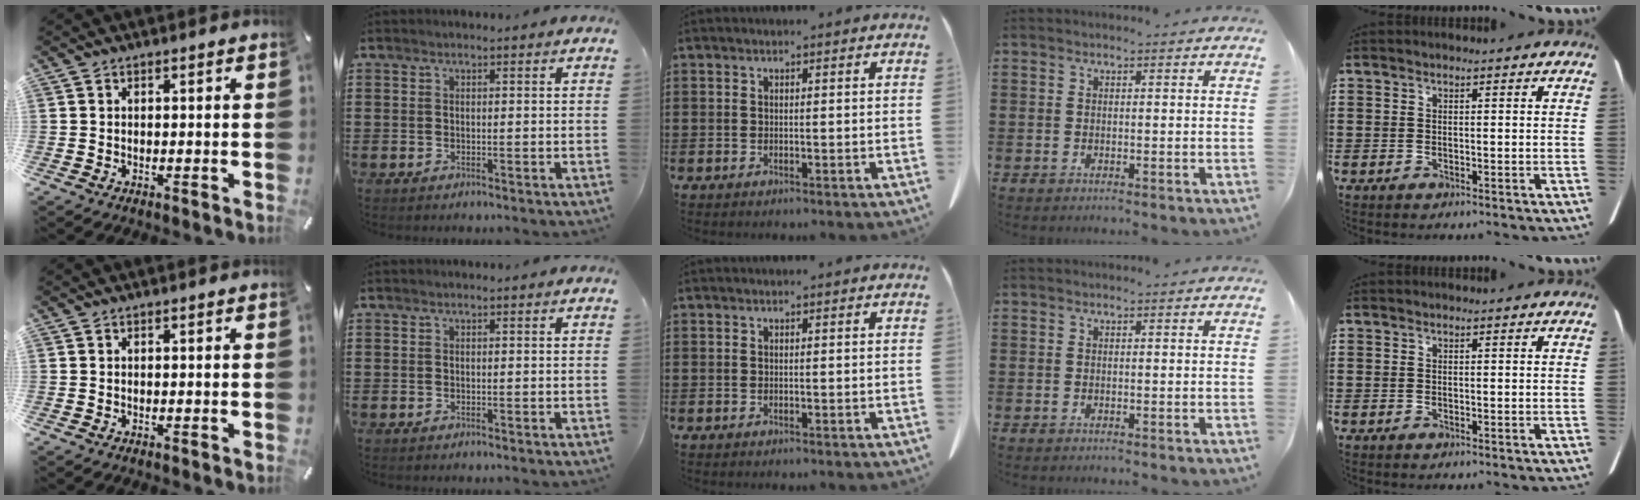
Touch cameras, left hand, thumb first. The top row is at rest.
{}